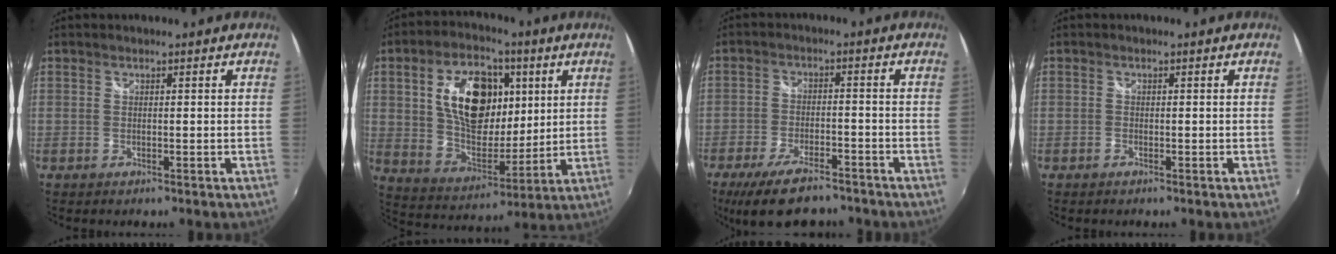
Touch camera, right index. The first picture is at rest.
{"total": 18.2, "force": [5.2, 10.6, 13.8], "torque": [-0.249, 0.007, 0.100]}
{"total": 12.3, "force": [-9.3, 4.5, 6.6], "torque": [-0.150, -0.022, -0.152]}
{"total": 0.6, "force": [-0.5, 0.3, 0.2], "torque": [-0.004, -0.001, -0.011]}